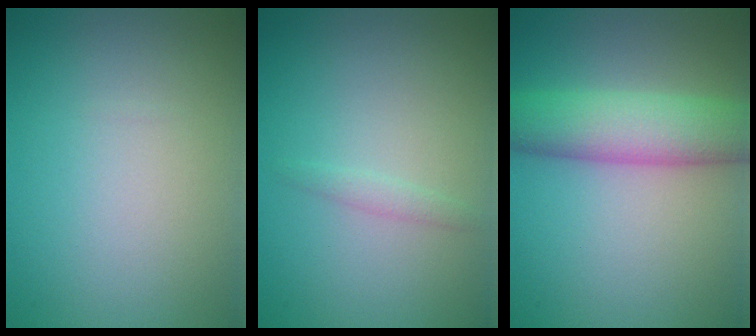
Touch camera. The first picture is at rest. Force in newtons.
{"total": 0.9, "press": 0.9, "slide": 0.0}
{"total": 6.2, "press": 6.2, "slide": 0.2}